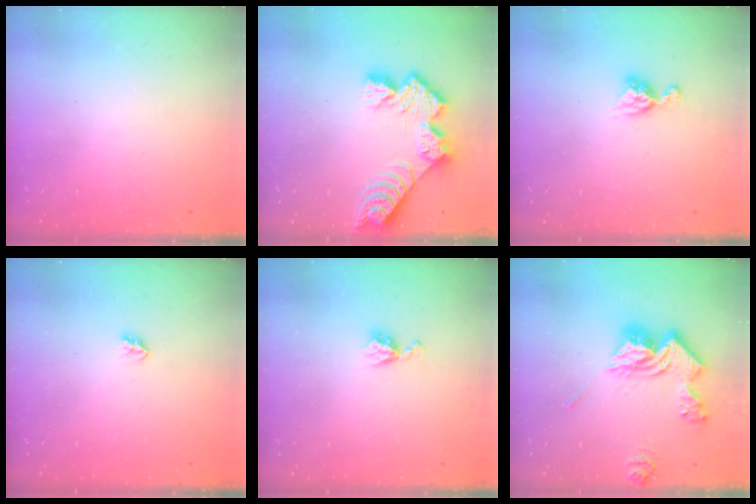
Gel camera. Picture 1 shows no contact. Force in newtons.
{"total": 11.4, "press": 11.3, "slide": 0.9}
{"total": 7.2, "press": 7.2, "slide": 0.4}
{"total": 2.1, "press": 2.1, "slide": 0.4}
{"total": 5.5, "press": 5.5, "slide": 0.7}
{"total": 15.9, "press": 15.9, "slide": 1.6}